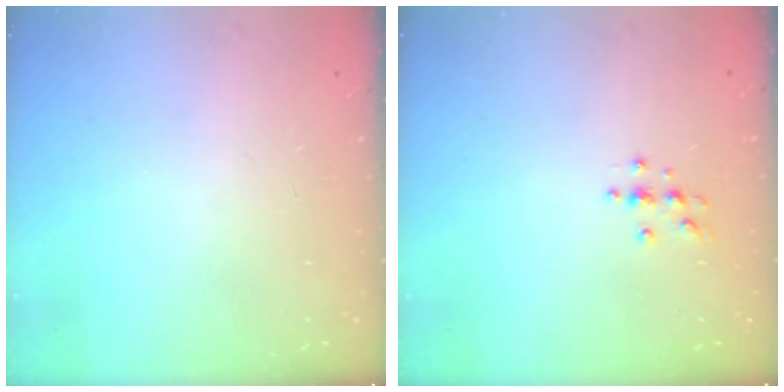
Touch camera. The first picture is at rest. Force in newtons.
{"total": 3.5, "press": 3.4, "slide": 0.5}